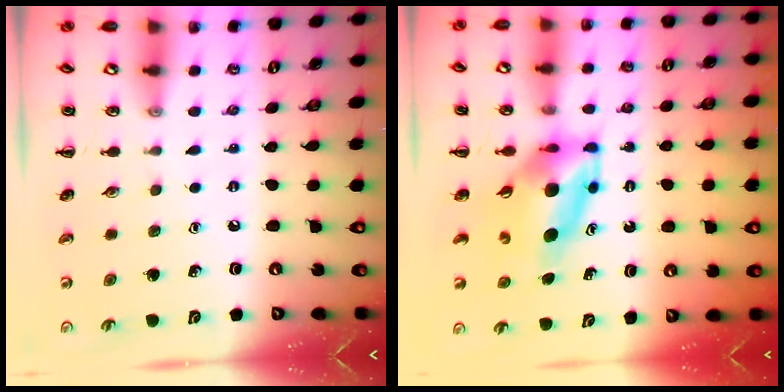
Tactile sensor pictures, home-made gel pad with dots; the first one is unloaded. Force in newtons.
{"total": 7.2, "press": 6.9, "slide": 2.0}